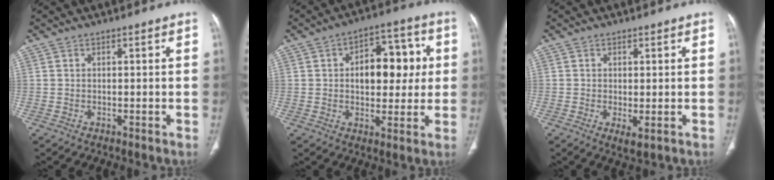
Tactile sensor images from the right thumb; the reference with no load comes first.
{"total": 13.4, "force": [1.8, 8.1, 10.5], "torque": [-0.101, 0.021, 0.024]}
{"total": 2.4, "force": [-0.5, 0.9, 2.2], "torque": [-0.045, -0.010, -0.005]}